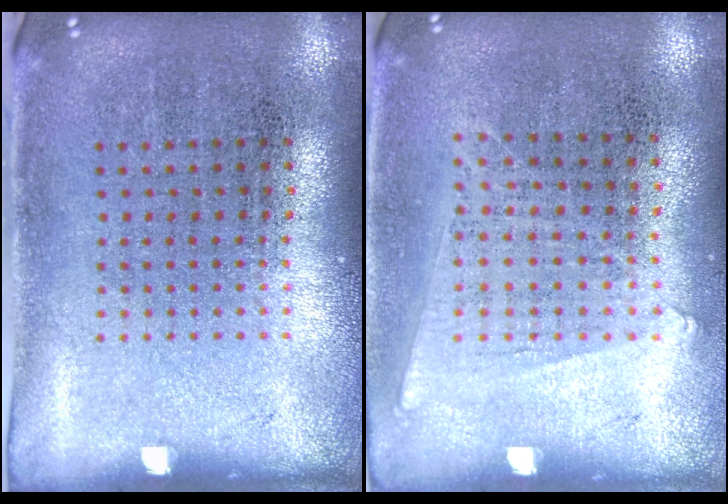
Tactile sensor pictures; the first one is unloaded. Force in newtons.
{"total": 0.7, "press": 0.6, "slide": 0.4}